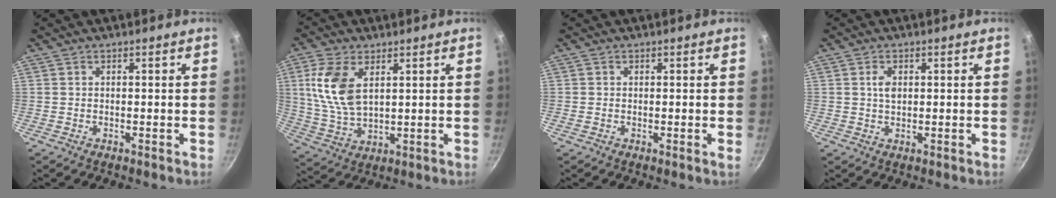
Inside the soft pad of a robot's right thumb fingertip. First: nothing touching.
{"total": 11.7, "force": [3.7, 6.5, 9.0], "torque": [-0.176, -0.015, 0.079]}
{"total": 0.5, "force": [0.0, 0.3, 0.4], "torque": [-0.005, -0.006, -0.005]}
{"total": 2.5, "force": [0.6, 1.6, 1.8], "torque": [-0.028, -0.001, 0.011]}